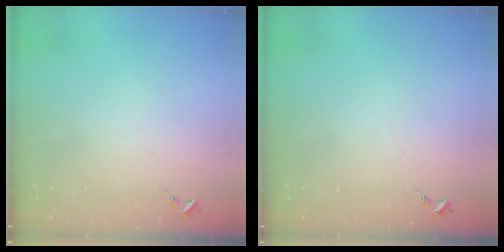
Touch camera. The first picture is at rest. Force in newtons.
{"total": 0.0}